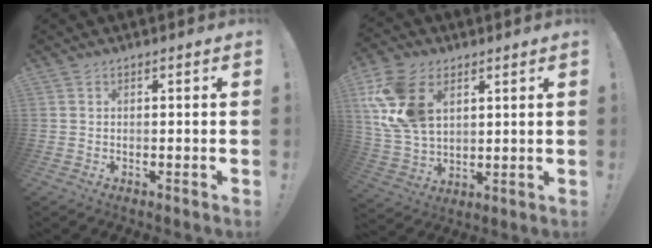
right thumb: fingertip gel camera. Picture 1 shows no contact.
{"total": 17.3, "force": [6.6, 11.6, 11.0], "torque": [-0.215, -0.022, 0.130]}